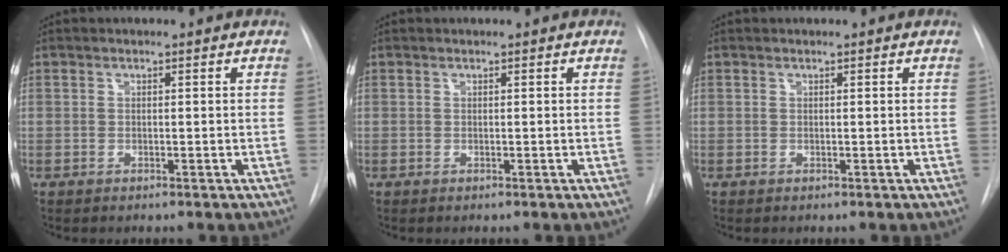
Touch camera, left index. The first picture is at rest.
{"total": 0.0}
{"total": 0.0}